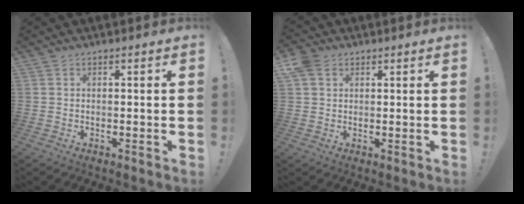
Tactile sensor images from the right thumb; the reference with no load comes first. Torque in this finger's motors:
{"motor_torque": [0.85, 0.86, -0.79, 0.40, -0.50]}